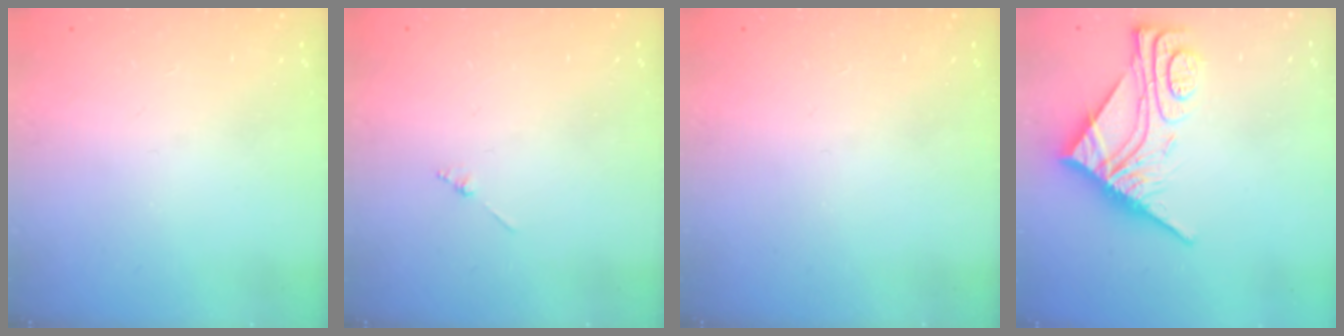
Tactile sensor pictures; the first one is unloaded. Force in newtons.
{"total": 0.8, "press": 0.8, "slide": 0.2}
{"total": 0.0}
{"total": 11.3, "press": 11.2, "slide": 1.4}